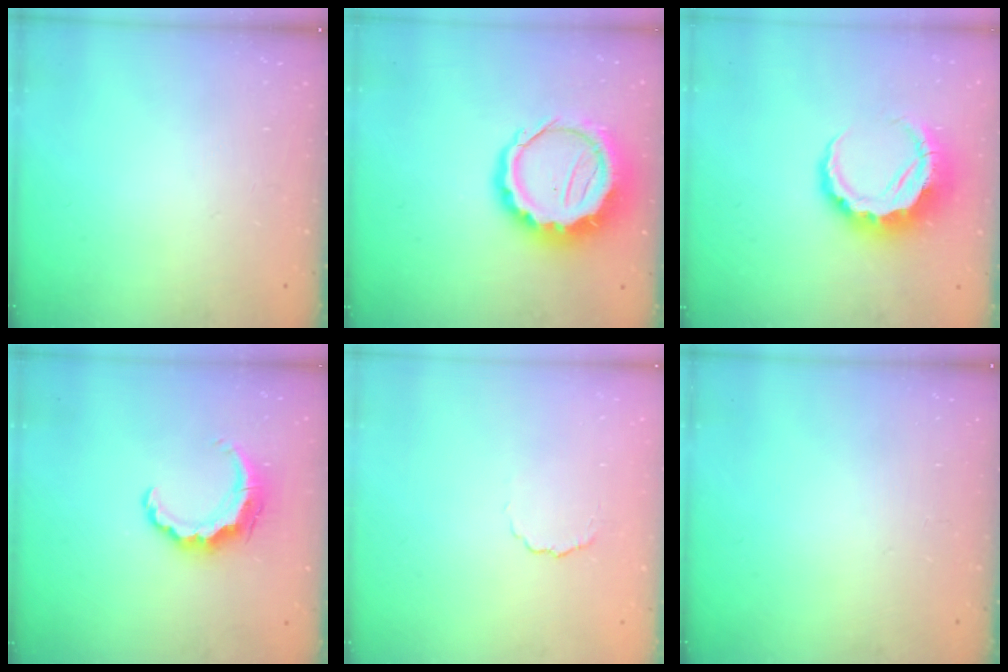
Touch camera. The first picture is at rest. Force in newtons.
{"total": 11.4, "press": 11.1, "slide": 2.7}
{"total": 9.5, "press": 9.4, "slide": 1.8}
{"total": 7.4, "press": 7.4, "slide": 0.2}
{"total": 3.1, "press": 3.0, "slide": 0.8}
{"total": 0.0}